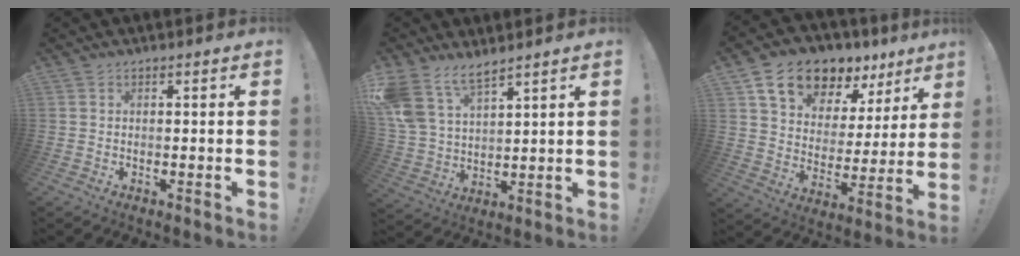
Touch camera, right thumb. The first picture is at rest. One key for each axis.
{"total": 11.0, "fx": 8.4, "fy": 4.9, "fz": 5.0, "tx": -0.112, "ty": -0.050, "tz": 0.167}
{"total": 14.2, "fx": 10.3, "fy": 7.7, "fz": 6.1, "tx": -0.104, "ty": -0.070, "tz": 0.191}